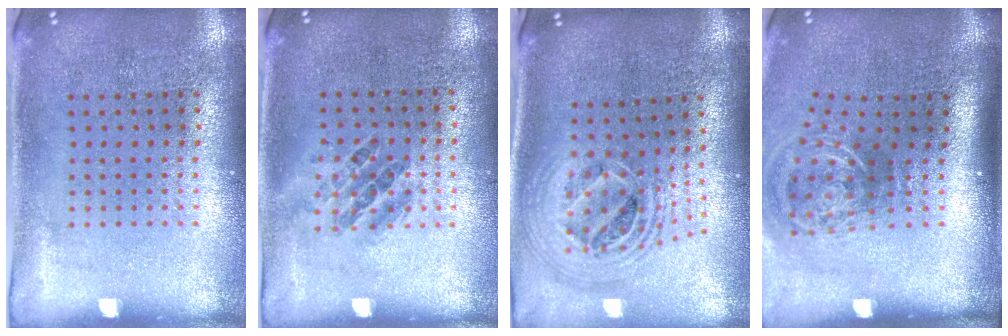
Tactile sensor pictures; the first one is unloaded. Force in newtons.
{"total": 0.9, "press": 0.8, "slide": 0.5}
{"total": 2.3, "press": 1.8, "slide": 1.5}
{"total": 2.3, "press": 1.3, "slide": 1.8}